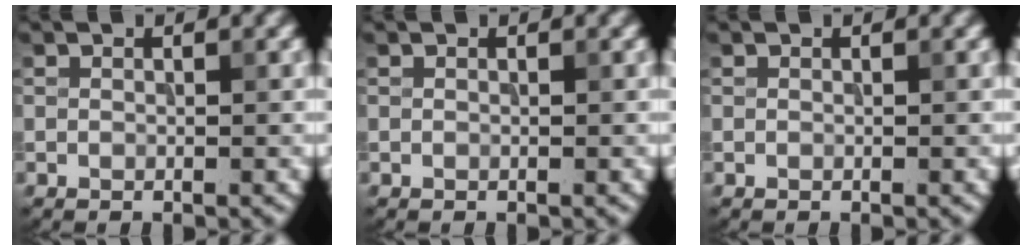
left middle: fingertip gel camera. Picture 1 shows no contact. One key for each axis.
{"total": 0.0}
{"total": 0.0}